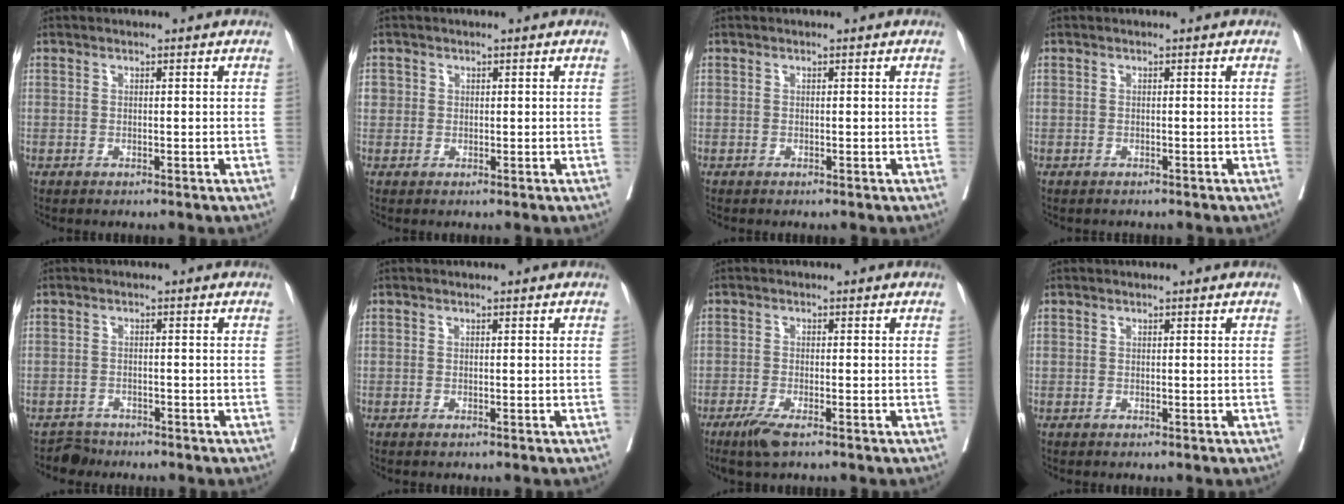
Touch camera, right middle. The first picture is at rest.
{"total": 1.9, "force": [0.4, 1.8, 0.4], "torque": [0.000, 0.006, 0.008]}
{"total": 0.0}
{"total": 0.6, "force": [-0.6, 0.2, 0.1], "torque": [-0.015, -0.002, -0.011]}
{"total": 2.1, "force": [-1.8, 0.6, -0.9], "torque": [0.016, -0.002, -0.034]}
{"total": 0.0}
{"total": 3.6, "force": [-2.4, 0.5, 2.6], "torque": [-0.053, -0.009, -0.046]}
{"total": 0.0}